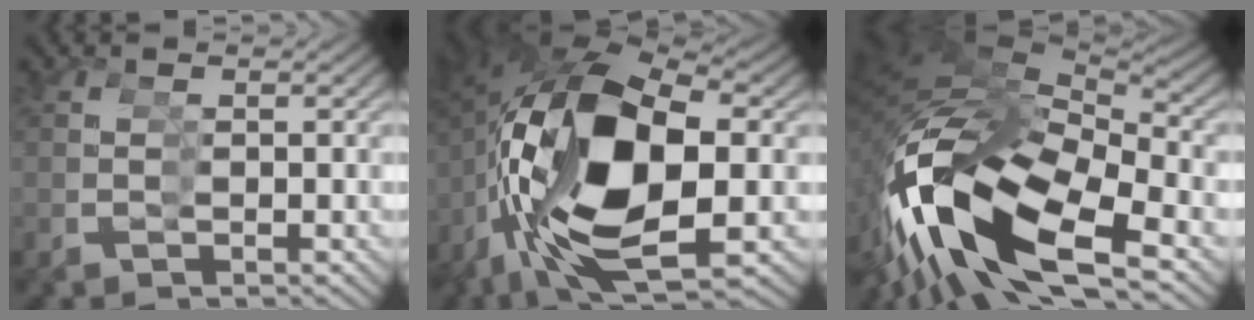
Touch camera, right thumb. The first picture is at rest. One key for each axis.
{"total": 18.7, "fx": -0.9, "fy": 10.3, "fz": 15.6, "tx": -0.315, "ty": -0.004, "tz": -0.002}
{"total": 16.6, "fx": -0.8, "fy": 10.1, "fz": 13.1, "tx": -0.291, "ty": -0.005, "tz": -0.012}